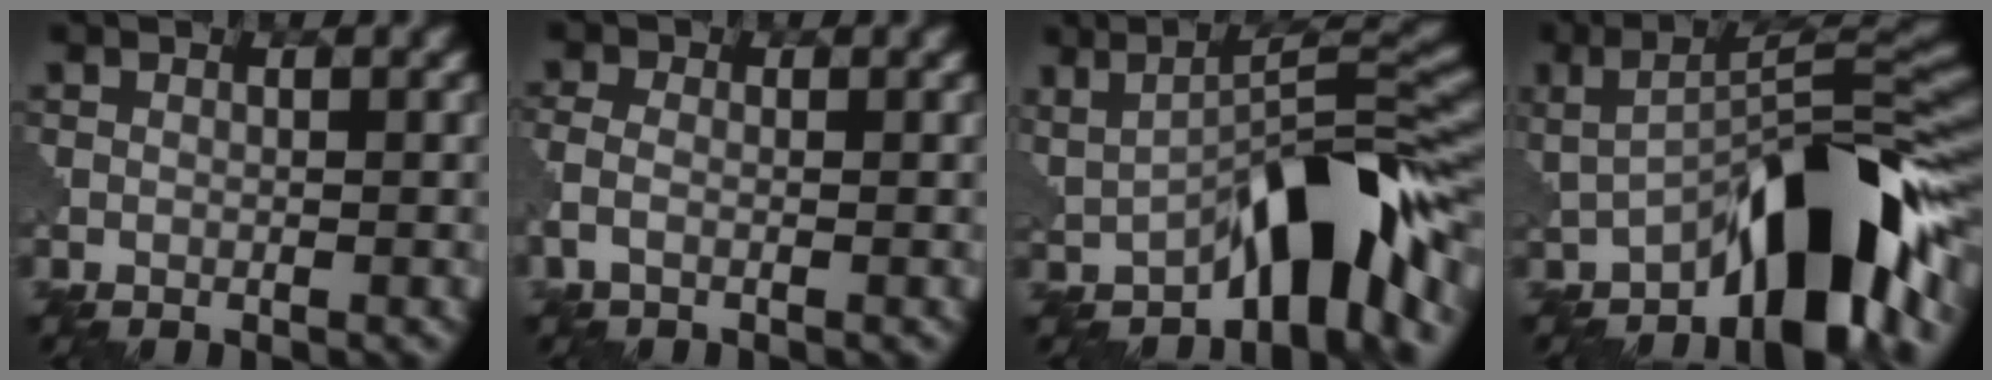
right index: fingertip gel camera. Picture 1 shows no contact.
{"total": 1.8, "force": [-0.7, 0.9, 1.4], "torque": [-0.040, -0.001, -0.023]}
{"total": 8.9, "force": [-3.1, 2.8, 7.9], "torque": [-0.095, 0.015, -0.053]}
{"total": 10.3, "force": [-4.4, 3.1, 8.9], "torque": [-0.107, 0.018, -0.079]}